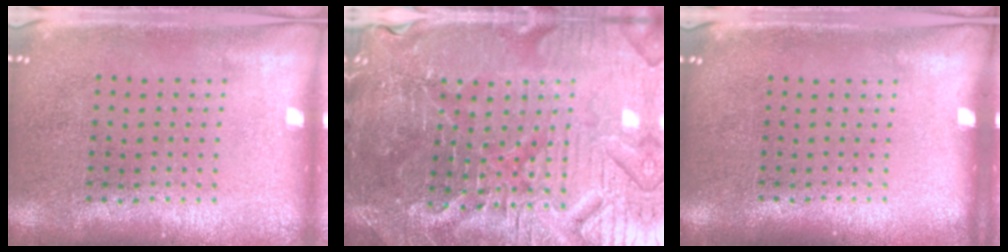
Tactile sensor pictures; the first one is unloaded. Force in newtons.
{"total": 4.8, "press": 4.6, "slide": 1.2}
{"total": 0.0}